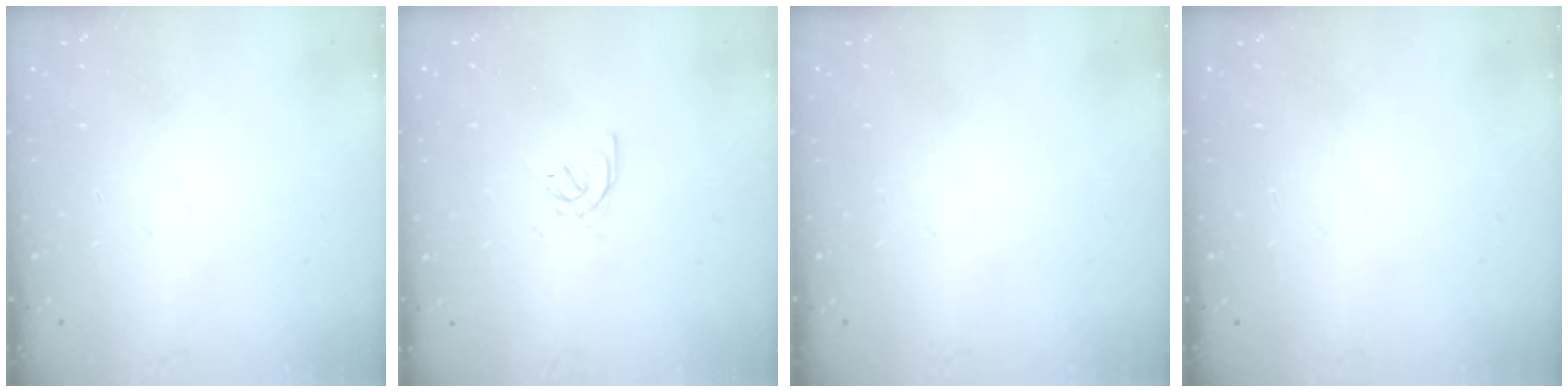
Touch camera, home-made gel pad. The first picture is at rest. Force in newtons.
{"total": 2.4, "press": 2.4, "slide": 0.6}
{"total": 0.0}
{"total": 0.0}